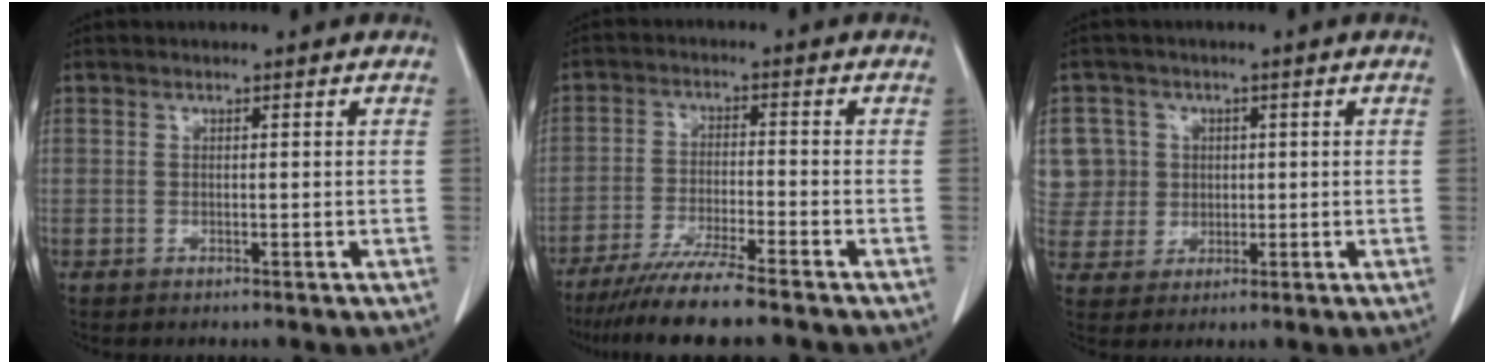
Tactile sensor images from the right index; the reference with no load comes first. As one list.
[{"total": 9.5, "force": [-7.8, -0.7, 5.4], "torque": [-0.082, -0.030, -0.133]}, {"total": 8.0, "force": [1.8, 7.8, 0.4], "torque": [-0.010, 0.029, 0.047]}]